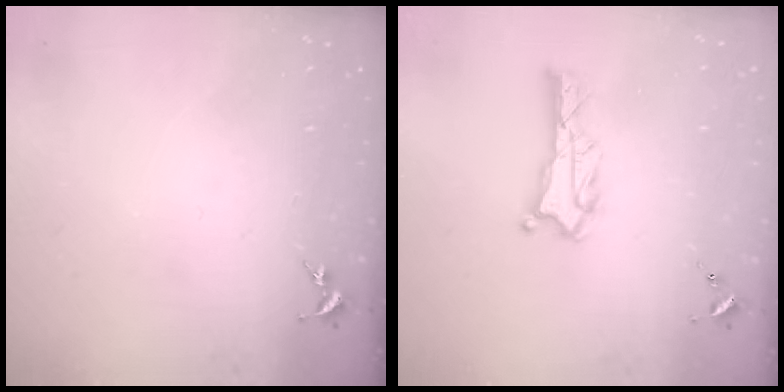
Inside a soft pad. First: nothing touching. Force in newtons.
{"total": 0.7, "press": 0.7, "slide": 0.1}